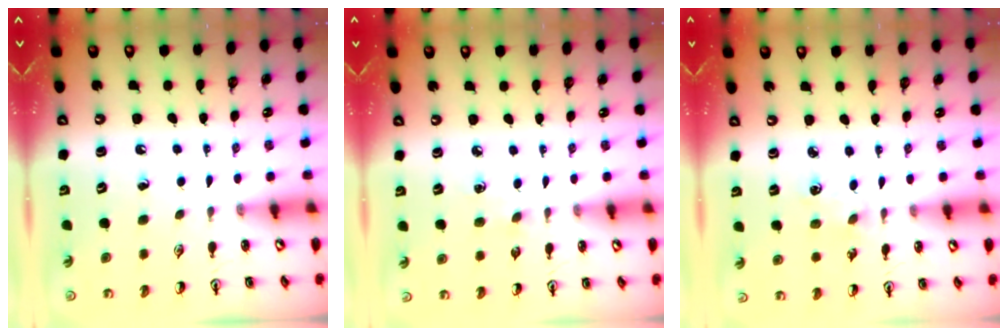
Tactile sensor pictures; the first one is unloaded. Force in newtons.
{"total": 2.7, "press": 2.7, "slide": 0.4}
{"total": 1.9, "press": 1.9, "slide": 0.4}